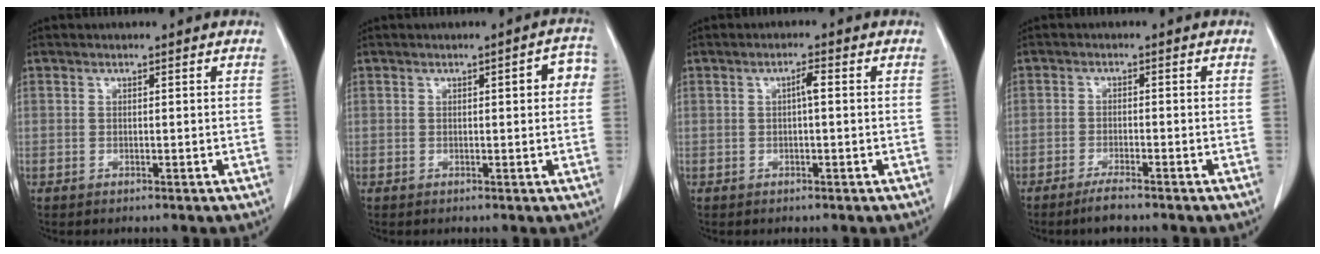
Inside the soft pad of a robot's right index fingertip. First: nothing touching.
{"total": 3.8, "force": [0.6, 1.1, 3.6], "torque": [-0.036, 0.012, 0.002]}
{"total": 1.7, "force": [0.1, 0.2, 1.7], "torque": [-0.030, 0.005, 0.002]}
{"total": 2.9, "force": [-2.4, 0.2, 1.7], "torque": [-0.038, -0.006, -0.043]}